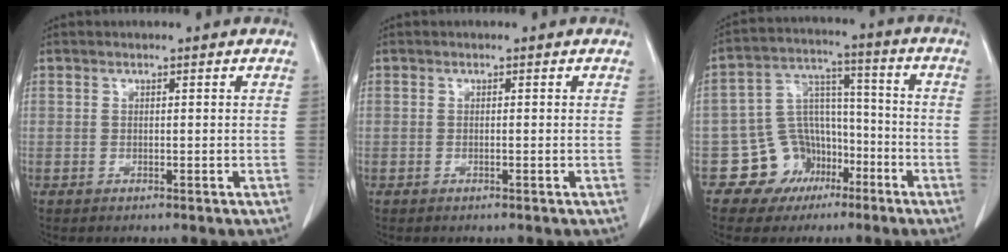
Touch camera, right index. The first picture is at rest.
{"total": 0.0}
{"total": 10.0, "force": [-5.0, 8.5, 1.8], "torque": [-0.023, 0.053, -0.070]}